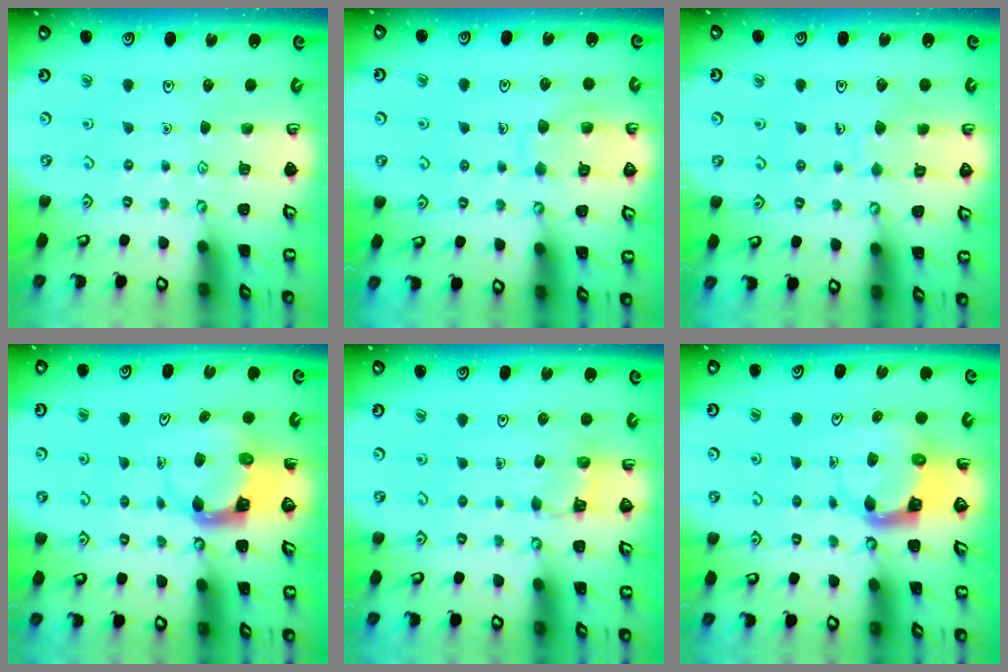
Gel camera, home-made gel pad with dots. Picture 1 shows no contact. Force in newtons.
{"total": 9.1, "press": 9.1, "slide": 0.7}
{"total": 5.7, "press": 5.7, "slide": 0.2}
{"total": 4.0, "press": 4.0, "slide": 0.5}
{"total": 3.9, "press": 3.9, "slide": 0.3}
{"total": 3.7, "press": 3.6, "slide": 0.7}